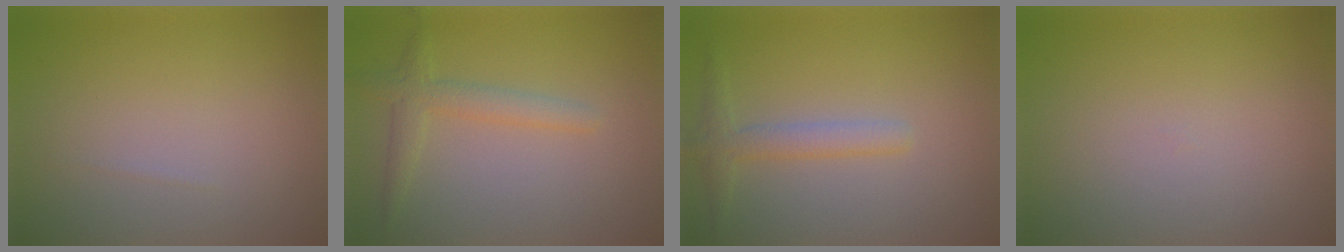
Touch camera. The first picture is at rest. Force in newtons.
{"total": 2.4, "press": 2.4, "slide": 0.2}
{"total": 2.2, "press": 2.2, "slide": 0.1}
{"total": 0.0}